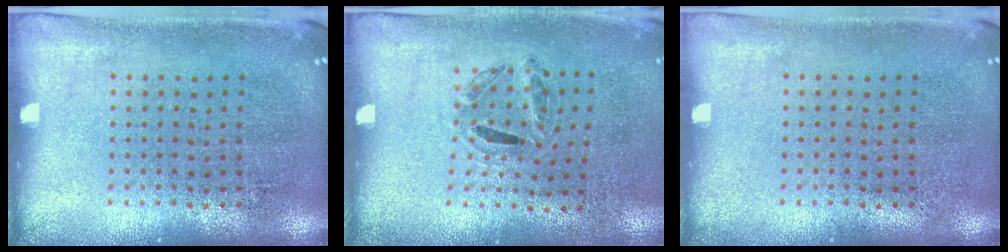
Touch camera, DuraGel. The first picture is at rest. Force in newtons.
{"total": 1.1, "press": 0.6, "slide": 0.9}
{"total": 0.0}